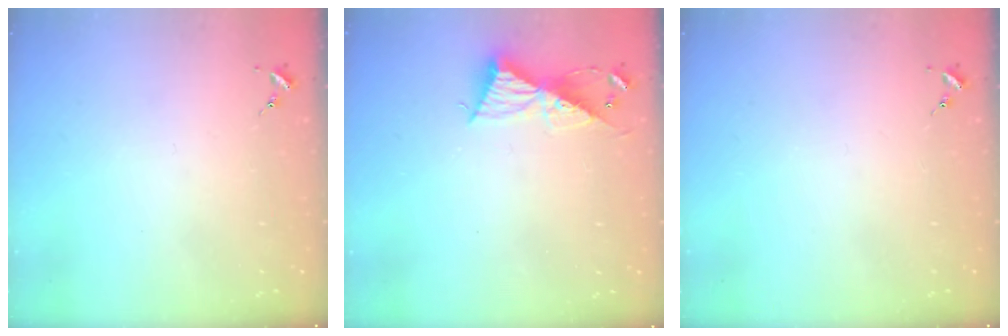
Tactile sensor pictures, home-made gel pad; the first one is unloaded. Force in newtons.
{"total": 9.4, "press": 9.4, "slide": 0.4}
{"total": 0.0}